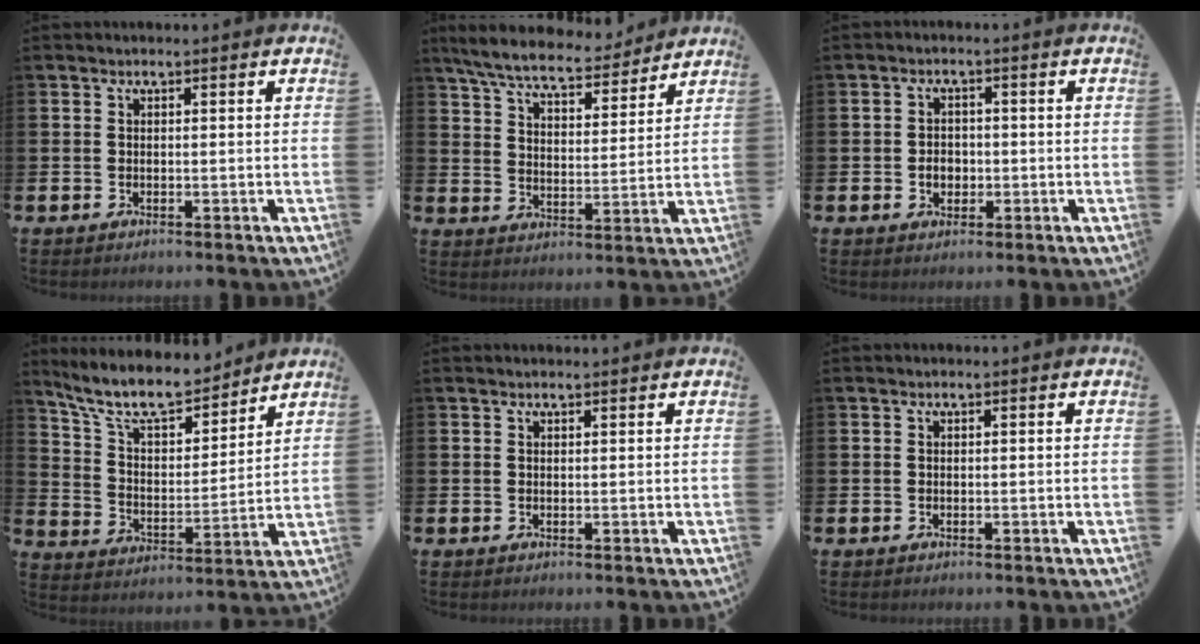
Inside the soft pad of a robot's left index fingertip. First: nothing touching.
{"total": 8.0, "force": [7.5, 1.5, 2.5], "torque": [-0.084, -0.039, 0.134]}
{"total": 2.5, "force": [-0.5, 2.0, 1.4], "torque": [-0.012, -0.001, -0.016]}
{"total": 10.0, "force": [8.9, 2.7, 3.7], "torque": [-0.098, -0.057, 0.156]}
{"total": 0.6, "force": [0.6, 0.0, 0.1], "torque": [0.006, -0.003, 0.009]}
{"total": 0.0}